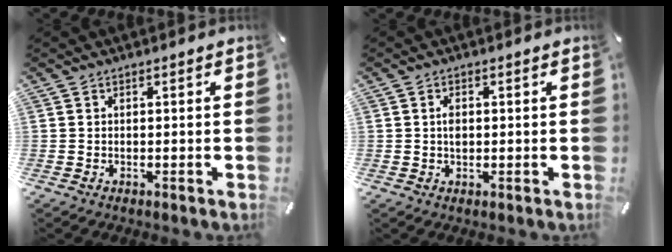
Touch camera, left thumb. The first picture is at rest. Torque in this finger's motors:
{"motor_torque": [0.30, 0.37, 0.17, -0.08, -0.01]}